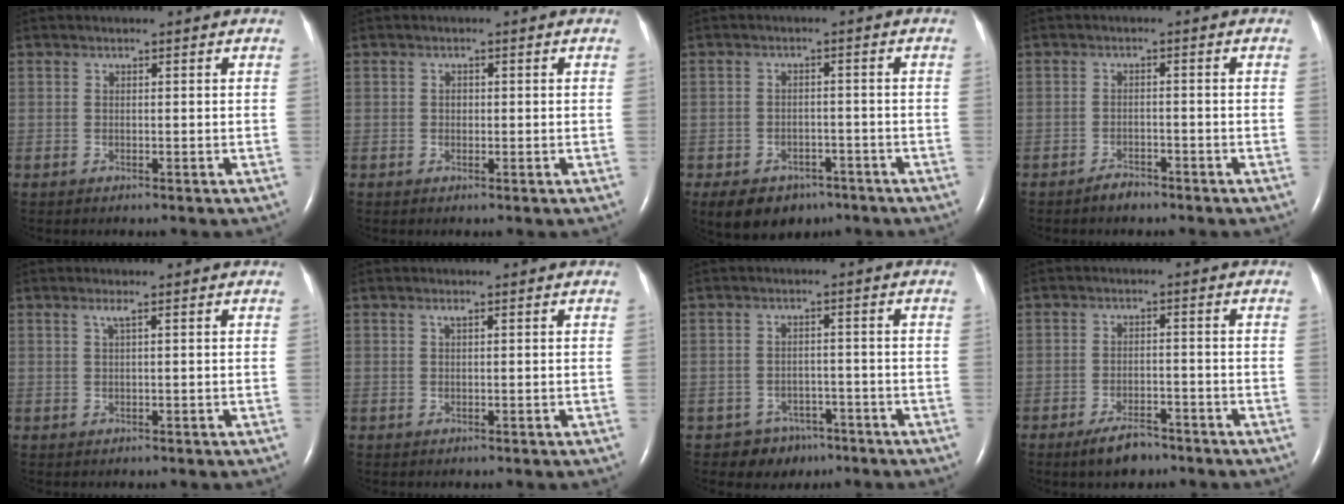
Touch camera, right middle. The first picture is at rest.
{"total": 0.7, "force": [0.0, 0.6, 0.4], "torque": [-0.008, 0.002, -0.001]}
{"total": 10.9, "force": [-6.9, 7.4, 4.1], "torque": [-0.097, -0.002, -0.092]}
{"total": 2.0, "force": [-1.8, 0.7, 0.6], "torque": [-0.017, 0.000, -0.028]}
{"total": 1.1, "force": [0.6, -0.2, 0.9], "torque": [-0.026, 0.006, 0.014]}
{"total": 0.7, "force": [0.4, 0.0, 0.6], "torque": [-0.014, 0.005, 0.009]}
{"total": 4.3, "force": [-3.0, 3.1, 0.1], "torque": [0.003, 0.012, -0.037]}
{"total": 4.6, "force": [-3.6, 1.7, 2.5], "torque": [-0.053, -0.001, -0.056]}